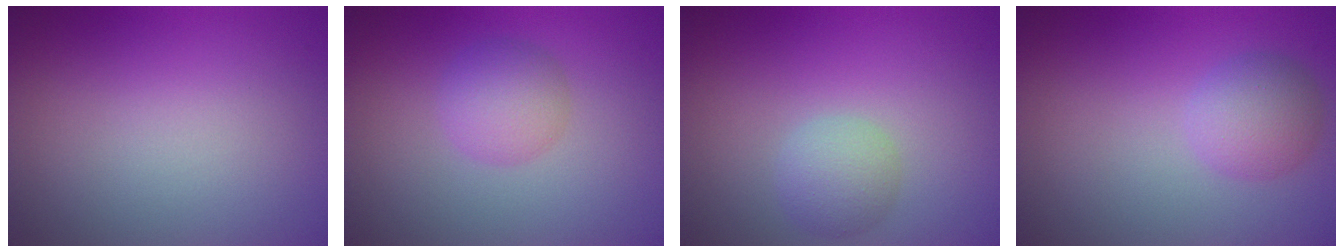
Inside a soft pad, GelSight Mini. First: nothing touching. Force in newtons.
{"total": 2.9, "press": 2.9, "slide": 0.0}
{"total": 2.6, "press": 2.6, "slide": 0.1}
{"total": 2.9, "press": 2.9, "slide": 0.1}